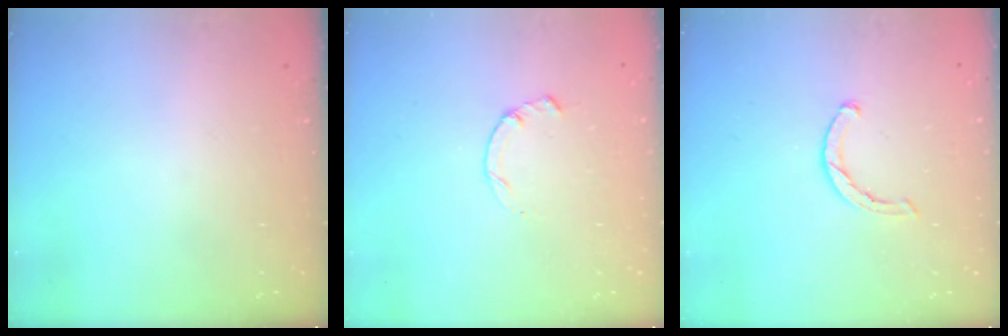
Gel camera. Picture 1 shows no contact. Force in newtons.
{"total": 0.5, "press": 0.4, "slide": 0.3}
{"total": 1.8, "press": 1.8, "slide": 0.3}